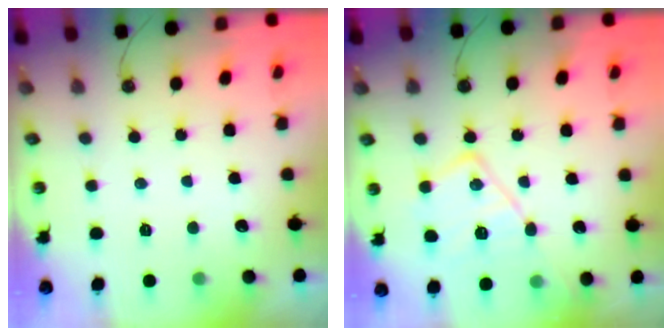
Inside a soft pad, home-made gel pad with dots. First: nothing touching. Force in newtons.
{"total": 16.7, "press": 16.7, "slide": 1.3}